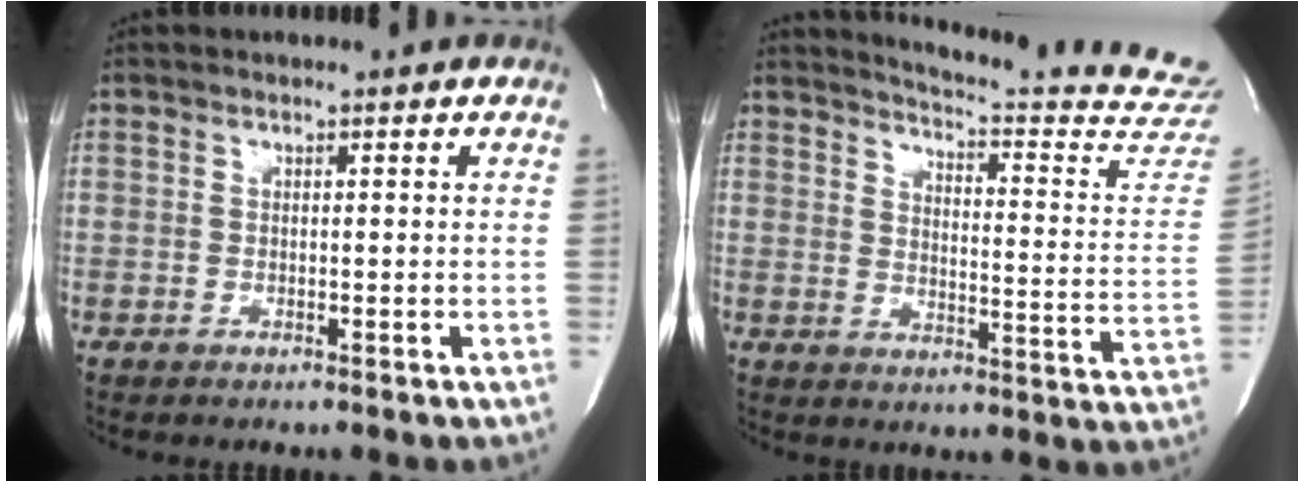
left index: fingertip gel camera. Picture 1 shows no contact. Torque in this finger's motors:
{"motor_torque": [0.44, -0.98, 0.14, -0.01]}